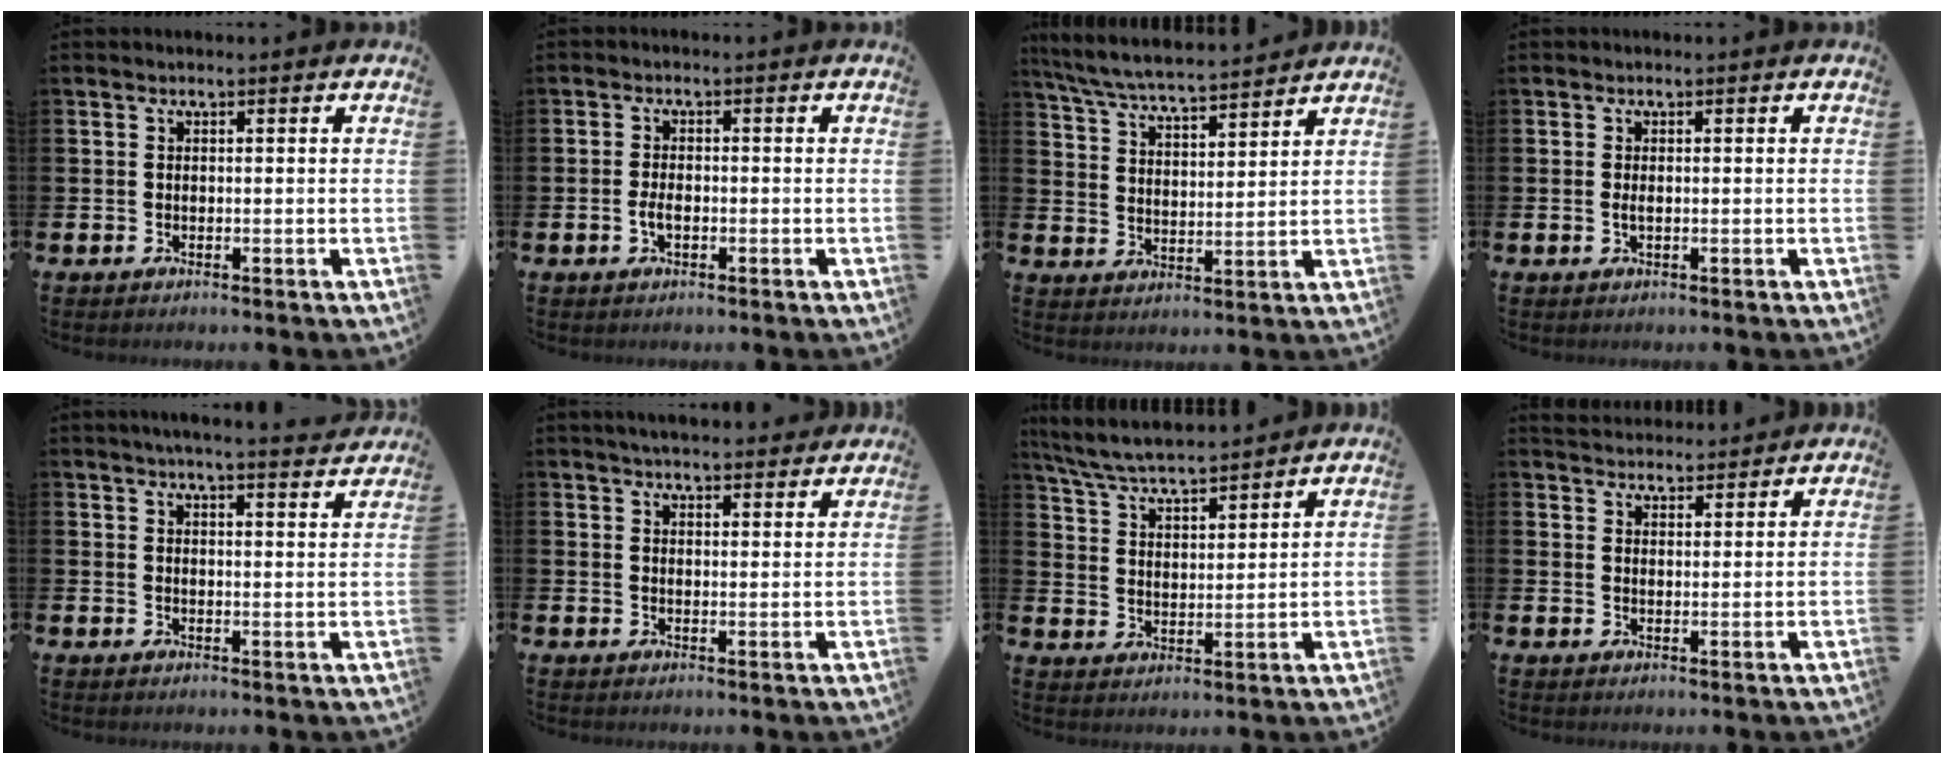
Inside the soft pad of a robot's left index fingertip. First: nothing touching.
{"total": 2.0, "force": [-0.6, 1.0, 1.6], "torque": [-0.024, -0.001, -0.013]}
{"total": 6.5, "force": [6.4, 0.4, 1.4], "torque": [-0.055, -0.040, 0.113]}
{"total": 0.8, "force": [-0.1, 0.2, 0.8], "torque": [-0.017, 0.001, -0.001]}
{"total": 4.4, "force": [4.3, -0.4, 1.1], "torque": [-0.018, -0.025, 0.073]}
{"total": 4.0, "force": [3.9, 0.6, 0.6], "torque": [-0.014, -0.017, 0.071]}
{"total": 6.2, "force": [6.0, 0.5, 1.3], "torque": [-0.053, -0.036, 0.107]}
{"total": 3.9, "force": [3.8, 0.8, -0.1], "torque": [-0.005, -0.019, 0.070]}